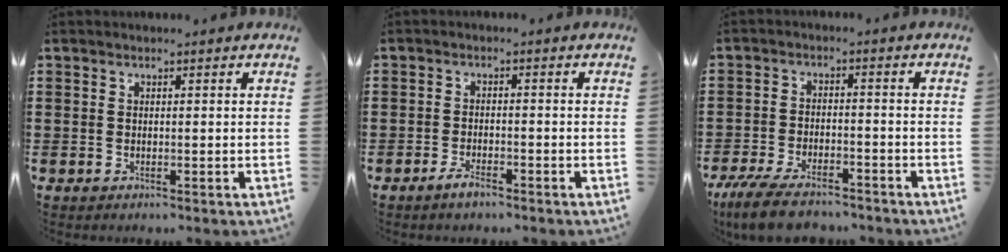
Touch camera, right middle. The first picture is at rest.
{"total": 2.2, "force": [-1.6, 0.5, 1.4], "torque": [-0.032, -0.002, -0.032]}
{"total": 6.2, "force": [-5.2, 1.4, 3.1], "torque": [-0.069, -0.002, -0.101]}